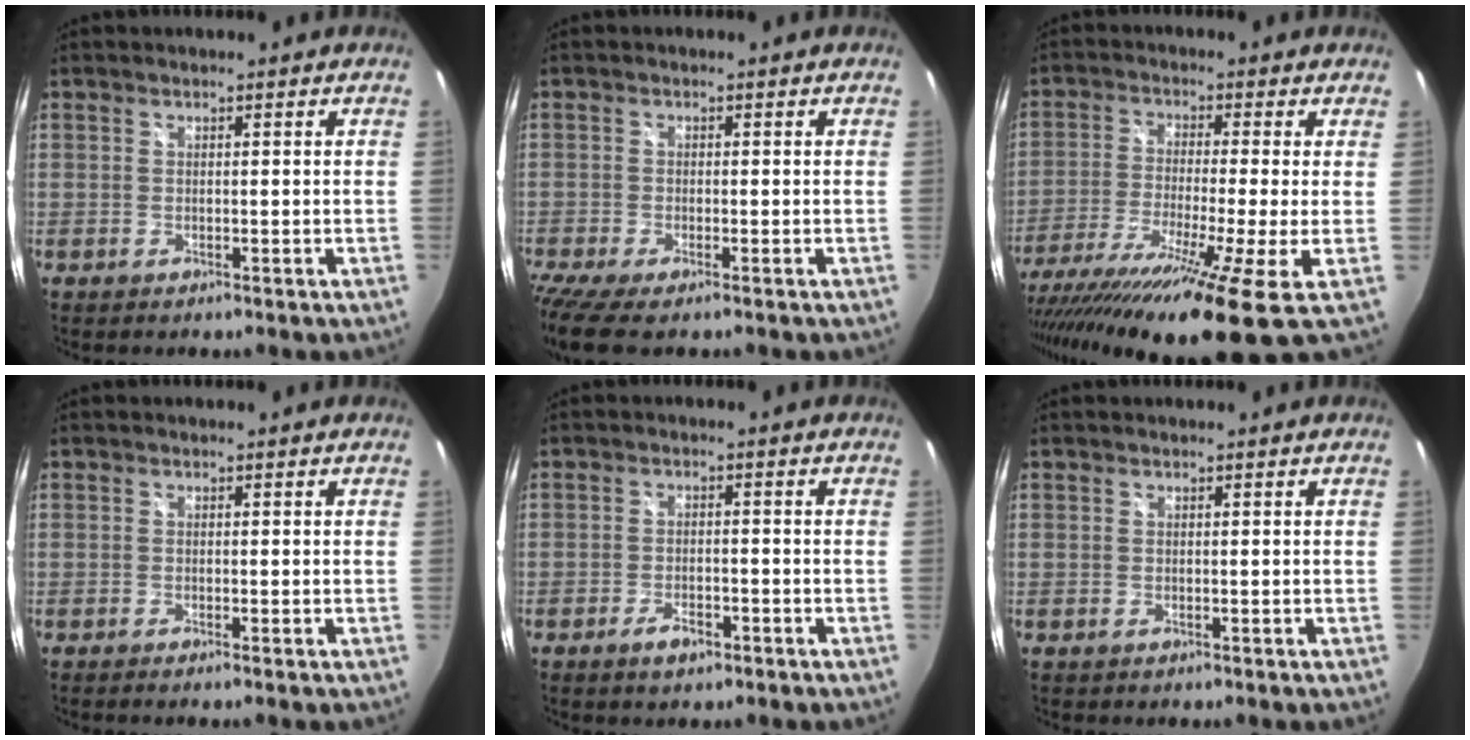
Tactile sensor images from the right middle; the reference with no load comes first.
{"total": 6.3, "force": [-4.8, 0.7, 4.0], "torque": [-0.097, -0.036, -0.090]}
{"total": 18.9, "force": [-12.0, 0.0, 14.6], "torque": [-0.277, -0.084, -0.204]}
{"total": 0.6, "force": [-0.3, -0.3, 0.4], "torque": [-0.002, -0.002, -0.008]}
{"total": 3.4, "force": [-2.2, 1.5, 2.2], "torque": [-0.047, -0.001, -0.039]}
{"total": 0.0}